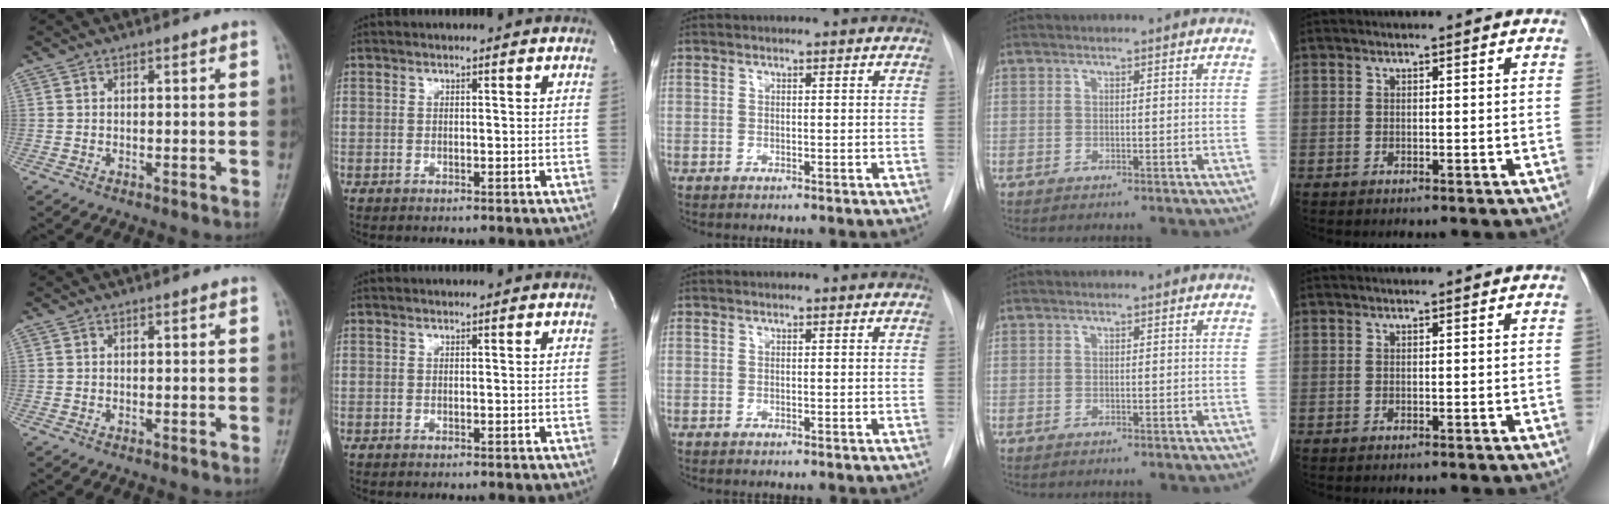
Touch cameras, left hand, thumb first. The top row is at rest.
{}